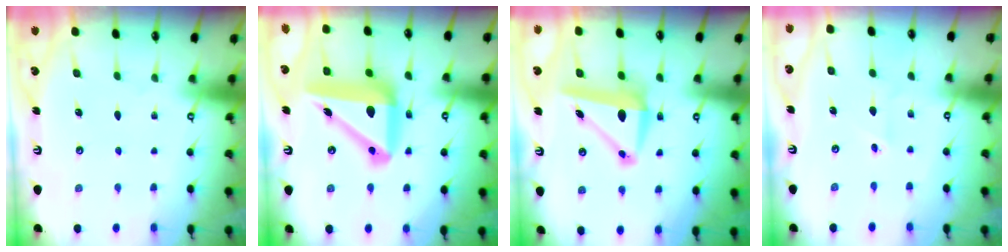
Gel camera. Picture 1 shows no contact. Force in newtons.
{"total": 18.6, "press": 18.3, "slide": 2.8}
{"total": 9.8, "press": 9.6, "slide": 1.7}
{"total": 1.6, "press": 1.5, "slide": 0.5}